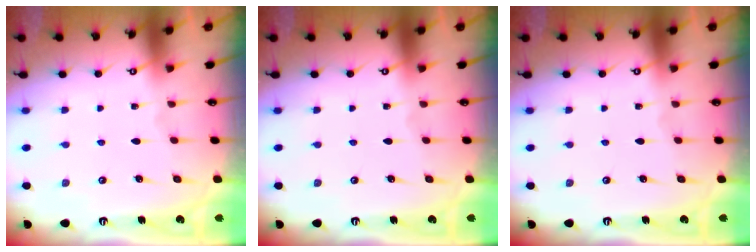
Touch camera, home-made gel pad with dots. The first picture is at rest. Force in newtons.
{"total": 0.0}
{"total": 0.0}